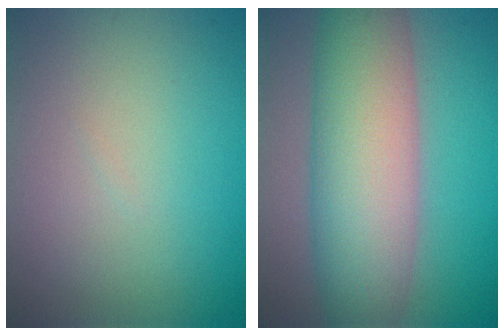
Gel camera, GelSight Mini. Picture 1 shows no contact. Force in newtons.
{"total": 10.8, "press": 10.8, "slide": 0.7}